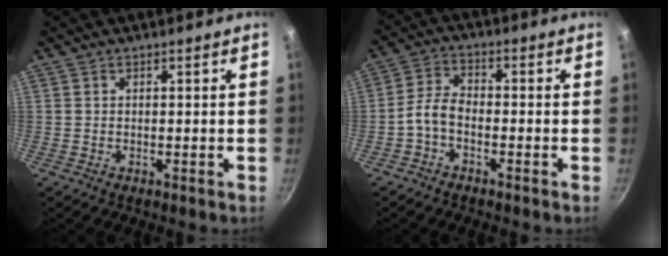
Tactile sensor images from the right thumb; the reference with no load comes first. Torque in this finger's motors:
{"motor_torque": [0.89, 1.00, 0.82, -0.66, 0.04]}